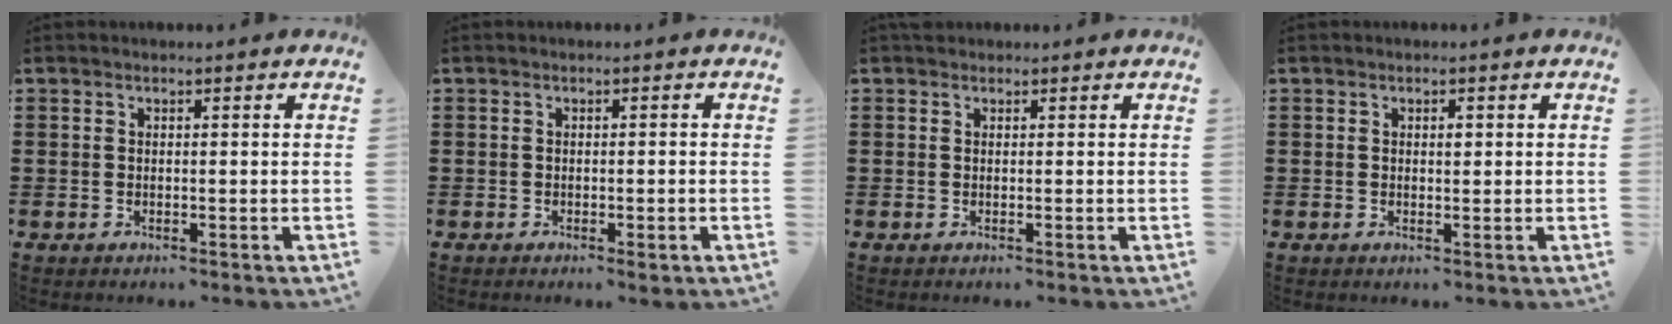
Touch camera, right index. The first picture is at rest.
{"total": 0.6, "force": [-0.4, 0.0, 0.5], "torque": [-0.011, -0.006, -0.005]}
{"total": 0.6, "force": [0.4, 0.5, 0.0], "torque": [-0.001, 0.002, 0.008]}
{"total": 0.9, "force": [0.2, 0.5, 0.7], "torque": [-0.006, -0.003, 0.003]}